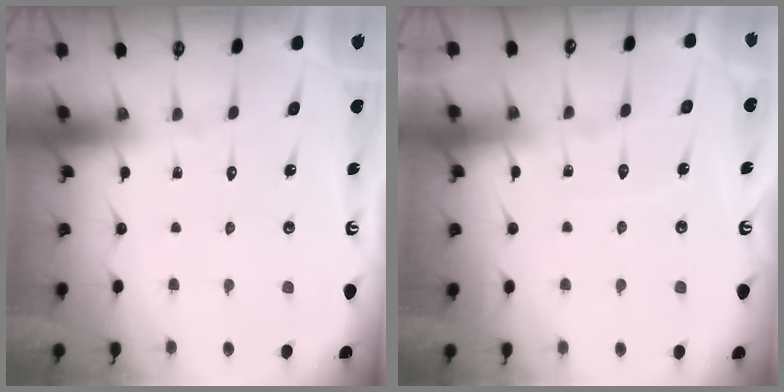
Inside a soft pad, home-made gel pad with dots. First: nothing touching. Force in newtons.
{"total": 6.1, "press": 6.1, "slide": 0.2}